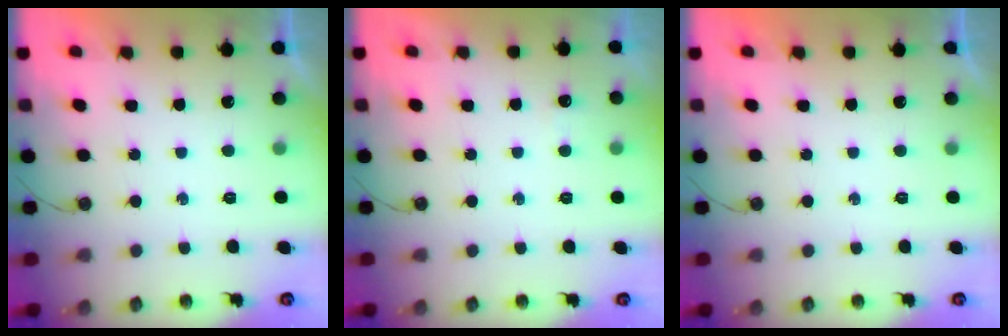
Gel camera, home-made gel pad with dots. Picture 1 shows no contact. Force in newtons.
{"total": 2.9, "press": 2.8, "slide": 0.7}
{"total": 0.0}